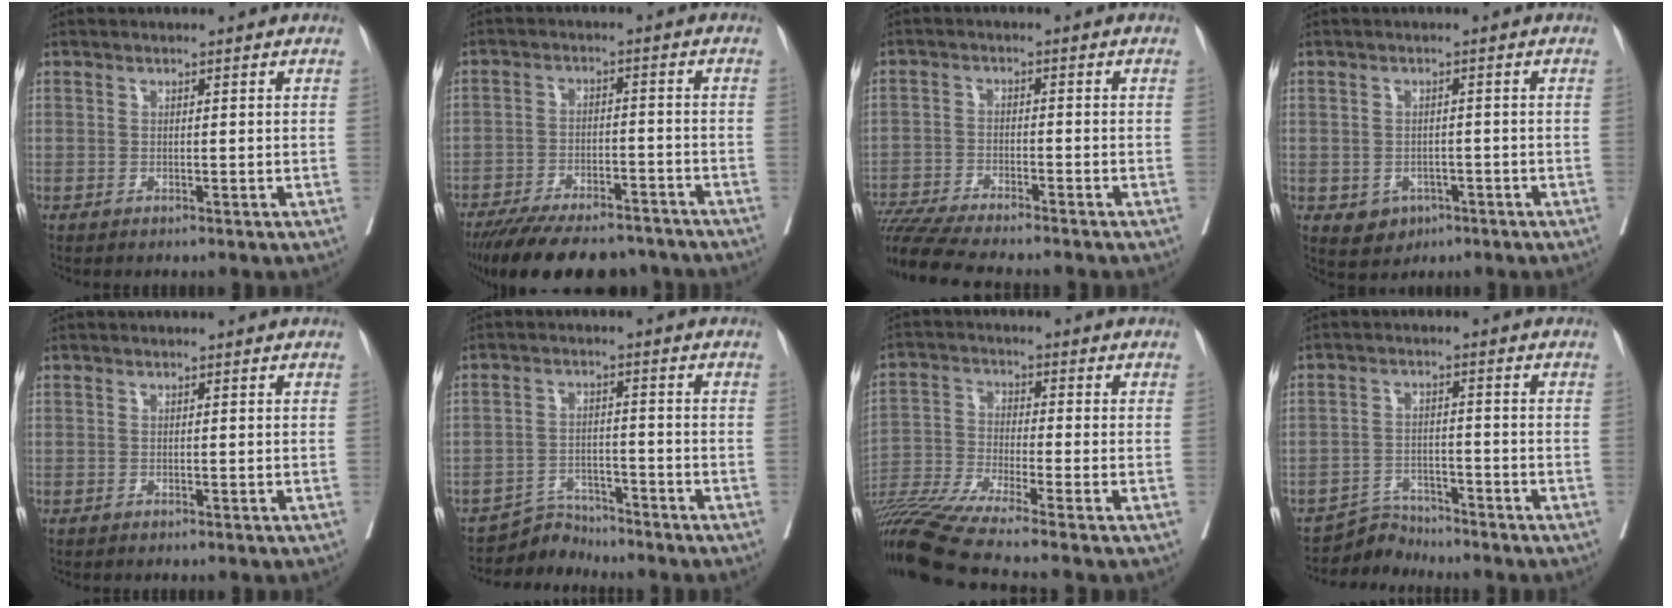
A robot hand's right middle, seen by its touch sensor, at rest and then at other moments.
{"total": 17.6, "force": [-14.9, 5.3, 7.6], "torque": [-0.148, -0.016, -0.217]}
{"total": 13.0, "force": [-11.6, 0.7, 5.9], "torque": [-0.100, -0.017, -0.186]}
{"total": 3.9, "force": [-1.7, 3.2, 1.5], "torque": [-0.022, 0.000, -0.017]}
{"total": 0.0}
{"total": 4.1, "force": [-3.9, 0.5, -1.2], "torque": [0.024, 0.003, -0.066]}
{"total": 14.9, "force": [-12.4, -1.9, 8.0], "torque": [-0.154, -0.030, -0.221]}
{"total": 3.9, "force": [-3.6, 0.4, -1.3], "torque": [0.025, 0.001, -0.062]}